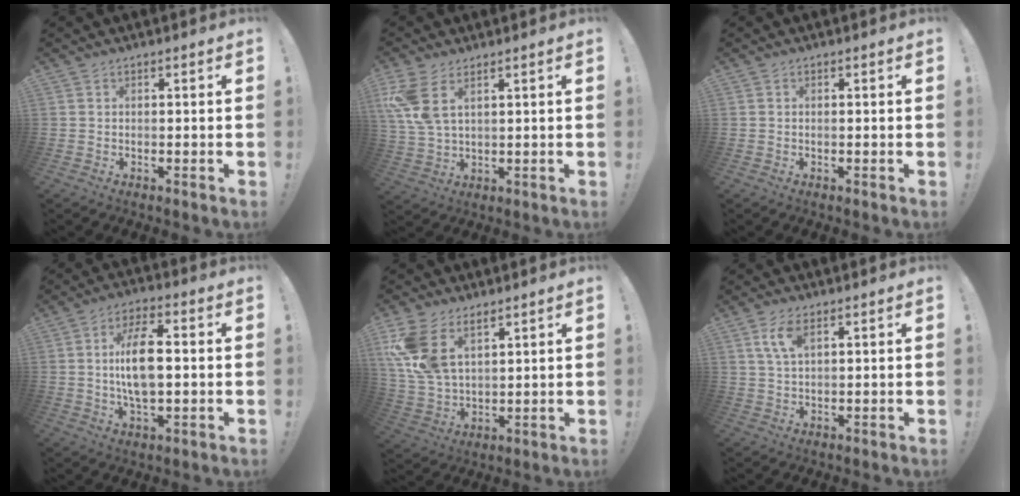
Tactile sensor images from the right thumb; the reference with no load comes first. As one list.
[{"total": 8.6, "force": [4.2, 3.9, 6.4], "torque": [-0.145, -0.017, 0.082]}, {"total": 0.0}, {"total": 12.2, "force": [0.7, 5.4, 10.9], "torque": [-0.195, -0.001, 0.007]}, {"total": 12.0, "force": [6.7, 7.1, 7.0], "torque": [-0.152, -0.026, 0.134]}, {"total": 5.9, "force": [2.7, 2.6, 4.6], "torque": [-0.080, 0.000, 0.048]}]